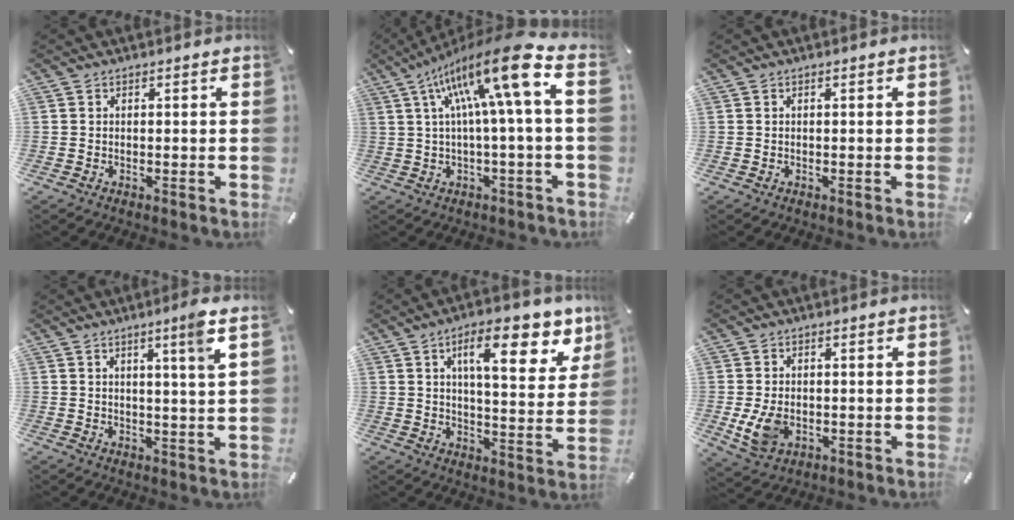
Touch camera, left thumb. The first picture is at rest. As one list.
[{"total": 18.1, "force": [6.5, 2.2, 16.8], "torque": [-0.292, -0.036, 0.089]}, {"total": 0.0}, {"total": 6.3, "force": [3.4, -0.5, 5.3], "torque": [-0.085, -0.013, 0.049]}, {"total": 16.0, "force": [8.5, 5.9, 12.2], "torque": [-0.180, -0.029, 0.132]}, {"total": 6.3, "force": [-1.0, 4.8, 4.1], "torque": [-0.092, -0.004, -0.019]}]